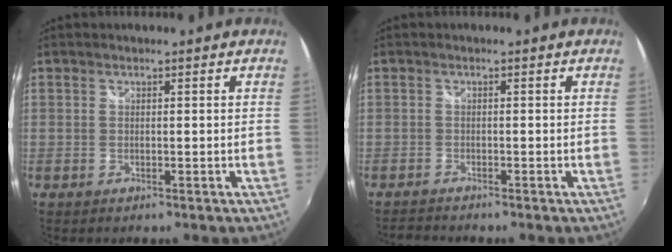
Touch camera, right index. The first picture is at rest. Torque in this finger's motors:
{"motor_torque": [-2.14, 0.00, -0.95, -0.21]}